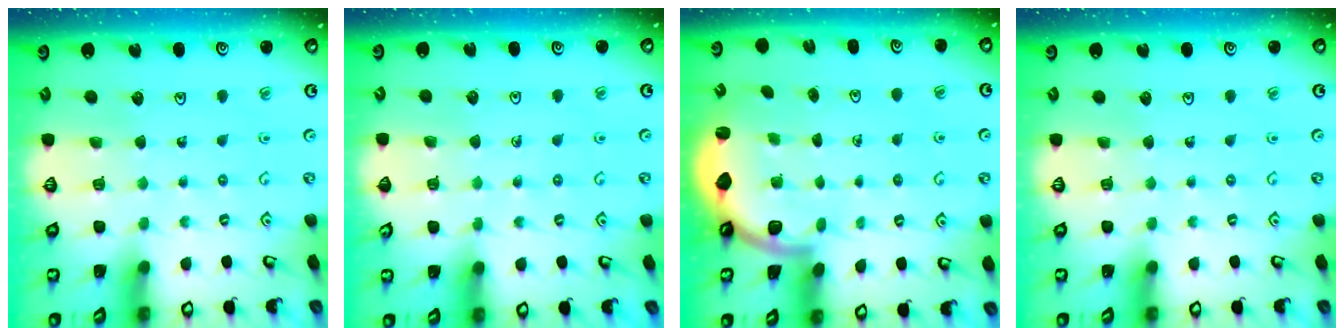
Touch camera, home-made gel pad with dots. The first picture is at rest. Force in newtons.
{"total": 4.4, "press": 4.1, "slide": 1.3}
{"total": 2.2, "press": 2.1, "slide": 0.5}
{"total": 0.0}